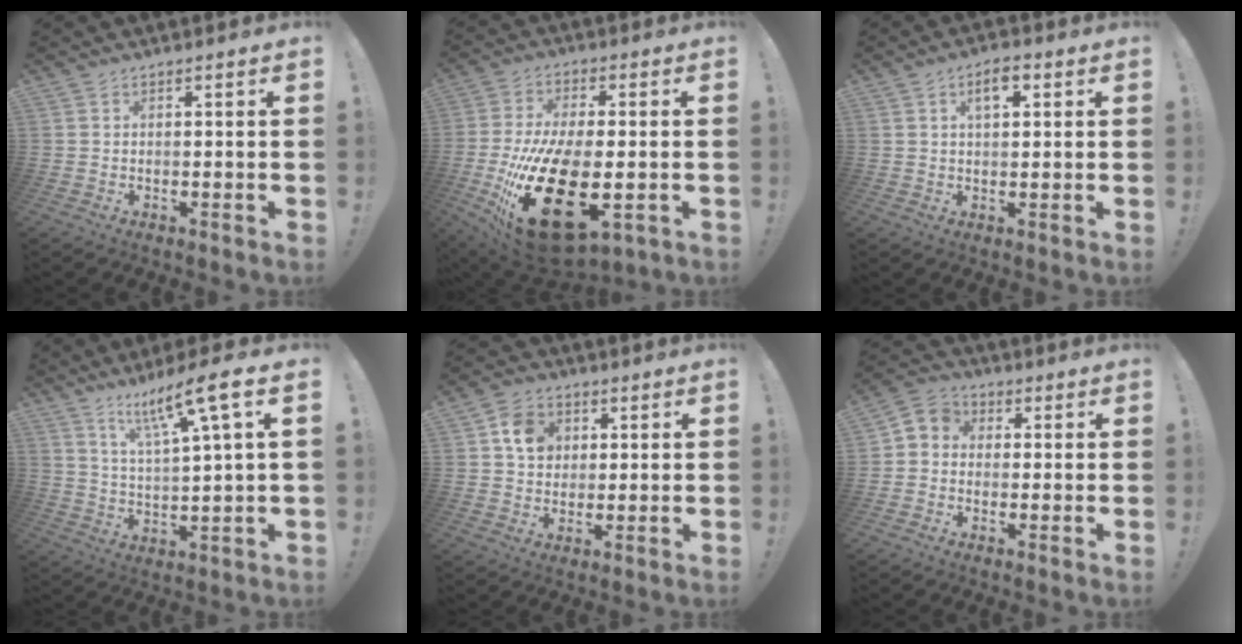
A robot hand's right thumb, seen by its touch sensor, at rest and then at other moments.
{"total": 26.7, "force": [-5.4, 13.2, 22.6], "torque": [-0.435, 0.009, -0.071]}
{"total": 5.1, "force": [2.0, 2.4, 4.0], "torque": [-0.053, -0.002, 0.029]}
{"total": 12.0, "force": [6.9, 0.5, 9.8], "torque": [-0.173, -0.031, 0.104]}
{"total": 8.5, "force": [2.5, 7.1, 3.9], "torque": [-0.056, 0.005, 0.050]}
{"total": 4.6, "force": [-1.1, 4.1, 1.9], "torque": [-0.045, 0.017, -0.017]}